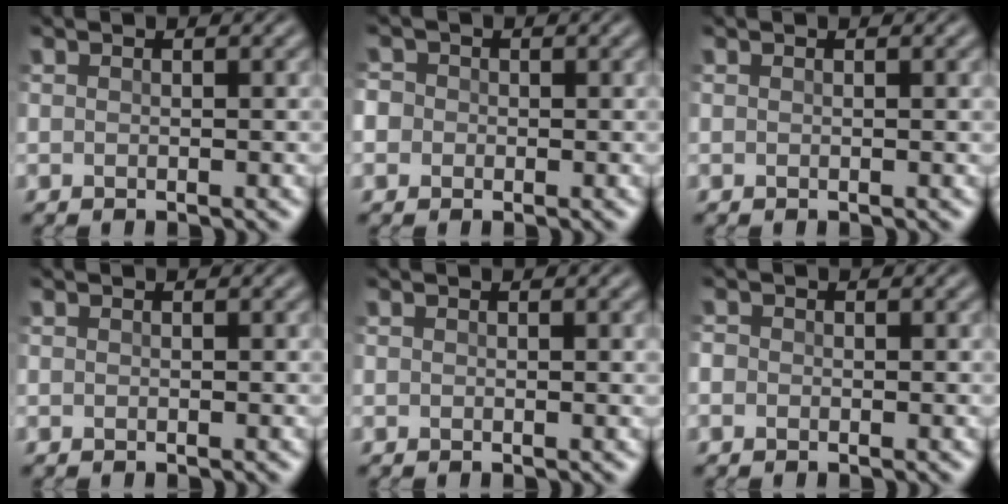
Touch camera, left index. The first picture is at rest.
{"total": 3.2, "force": [0.7, 2.9, 1.2], "torque": [-0.004, 0.025, -0.017]}
{"total": 0.6, "force": [0.5, 0.1, 0.3], "torque": [-0.005, 0.004, 0.010]}
{"total": 0.0}
{"total": 0.8, "force": [0.6, 0.2, 0.6], "torque": [-0.009, 0.002, 0.012]}
{"total": 0.7, "force": [-0.1, 0.7, 0.1], "torque": [0.002, -0.003, -0.003]}